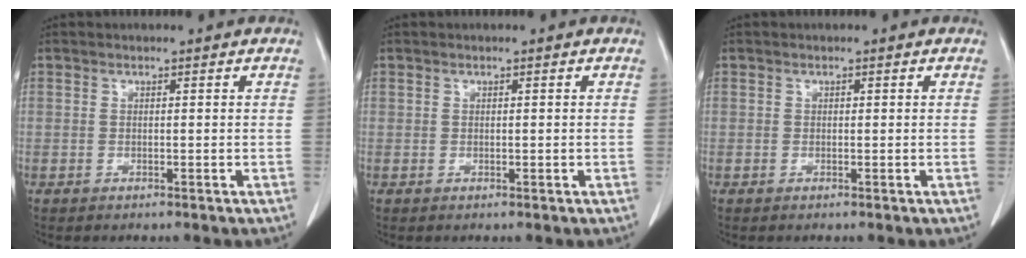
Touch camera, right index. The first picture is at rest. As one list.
[{"total": 0.0}, {"total": 0.0}]